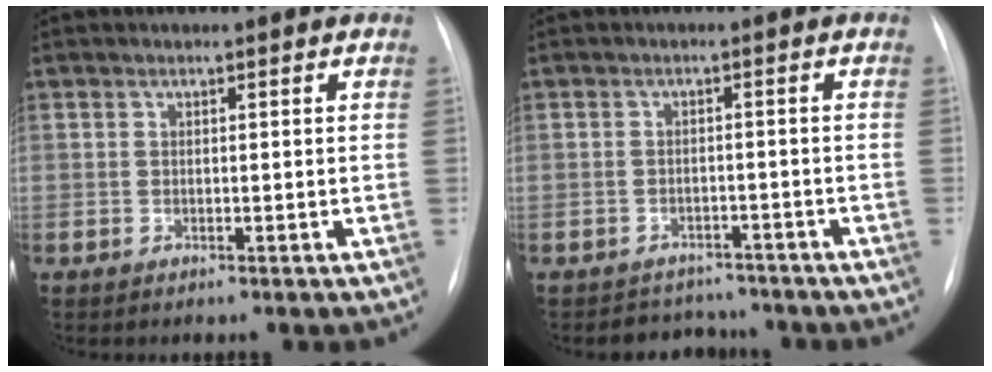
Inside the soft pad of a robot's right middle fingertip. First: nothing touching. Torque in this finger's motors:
{"motor_torque": [0.22, -0.33, -0.01, -0.01]}